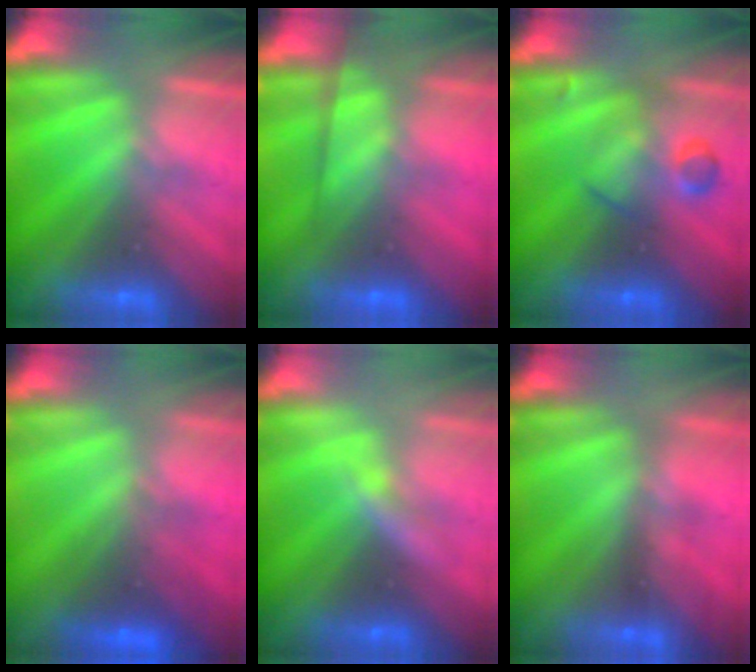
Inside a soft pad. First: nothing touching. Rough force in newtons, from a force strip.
{"total": 7.9}
{"total": 2.8}
{"total": 2.5}
{"total": 2.2}
{"total": 2.0}